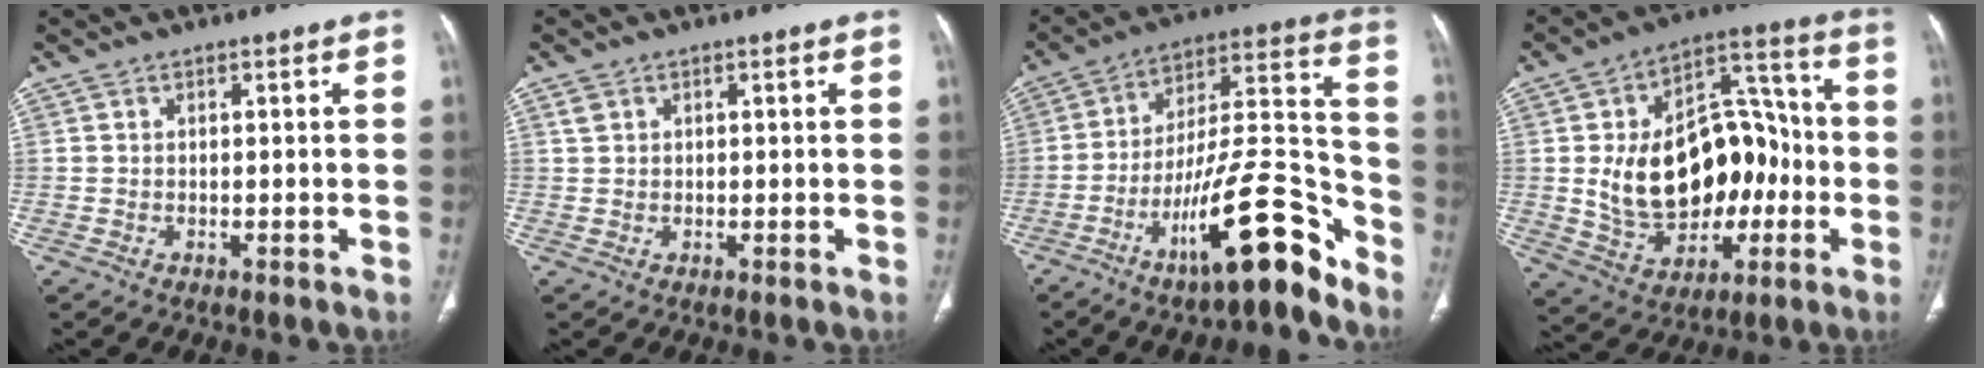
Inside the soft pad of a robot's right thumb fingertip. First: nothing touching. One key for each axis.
{"total": 1.4, "fx": 0.6, "fy": 1.2, "fz": 0.5, "tx": -0.003, "ty": 0.003, "tz": 0.012}
{"total": 20.8, "fx": -12.9, "fy": 5.1, "fz": 15.4, "tx": -0.243, "ty": 0.091, "tz": -0.214}
{"total": 22.7, "fx": -1.9, "fy": 15.1, "fz": 16.8, "tx": -0.227, "ty": 0.036, "tz": -0.013}